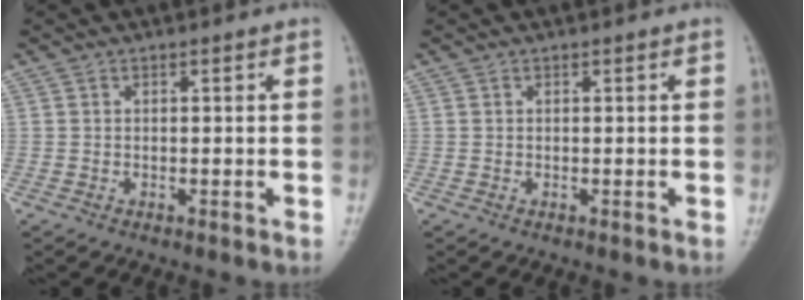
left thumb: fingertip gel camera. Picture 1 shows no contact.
{"total": 0.0}